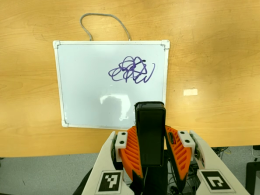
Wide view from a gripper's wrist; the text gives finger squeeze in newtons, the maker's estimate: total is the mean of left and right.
{"total": 4.5, "left": 3.2, "right": 5.7}